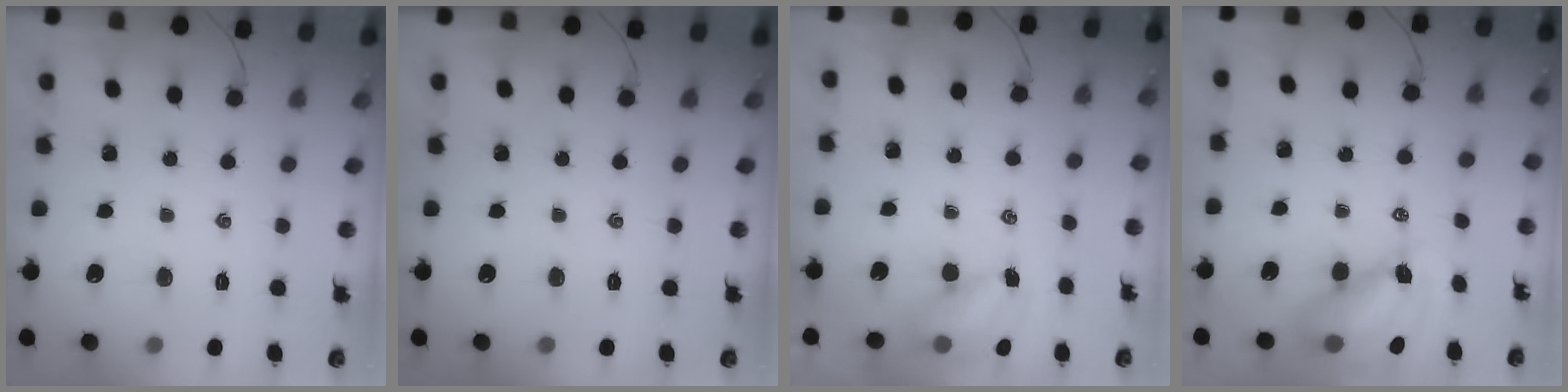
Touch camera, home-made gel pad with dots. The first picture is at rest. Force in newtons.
{"total": 0.0}
{"total": 6.0, "press": 5.9, "slide": 0.7}
{"total": 9.1, "press": 8.9, "slide": 1.8}